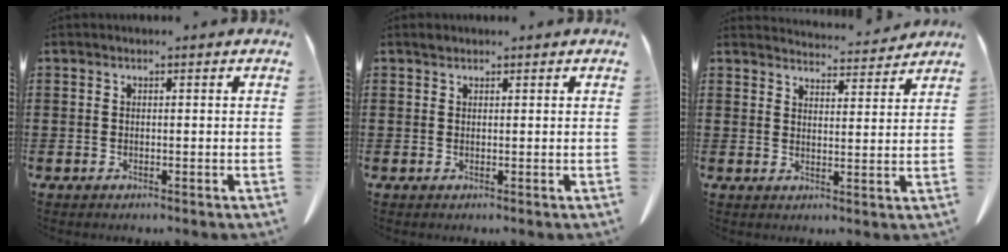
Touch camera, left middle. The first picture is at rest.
{"total": 0.6, "force": [0.5, 0.3, 0.1], "torque": [-0.005, 0.002, 0.010]}
{"total": 4.5, "force": [4.5, 0.1, 0.4], "torque": [-0.013, -0.026, 0.079]}